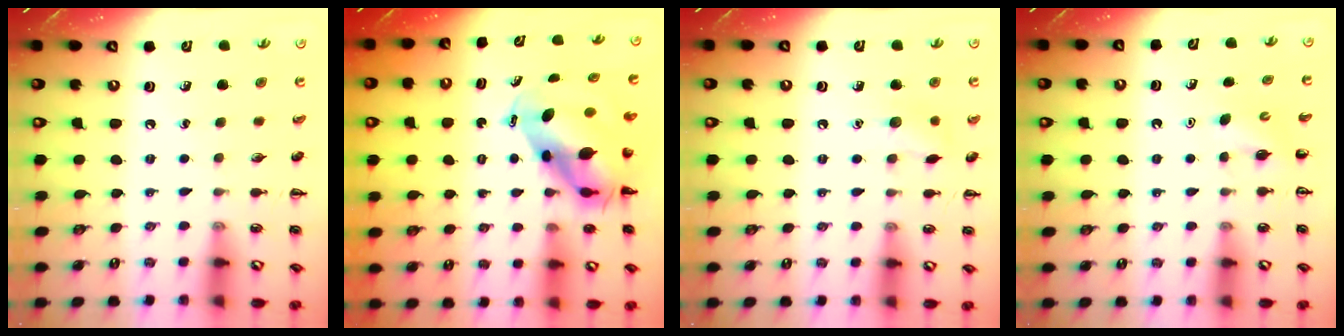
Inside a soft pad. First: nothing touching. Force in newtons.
{"total": 8.7, "press": 8.4, "slide": 2.2}
{"total": 7.2, "press": 7.1, "slide": 1.4}
{"total": 2.3, "press": 2.2, "slide": 0.7}